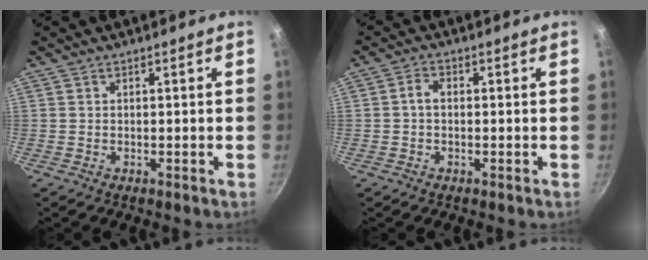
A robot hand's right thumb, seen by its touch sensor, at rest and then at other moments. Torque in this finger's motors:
{"motor_torque": [0.24, 0.55, 0.45, -0.39, 0.00]}